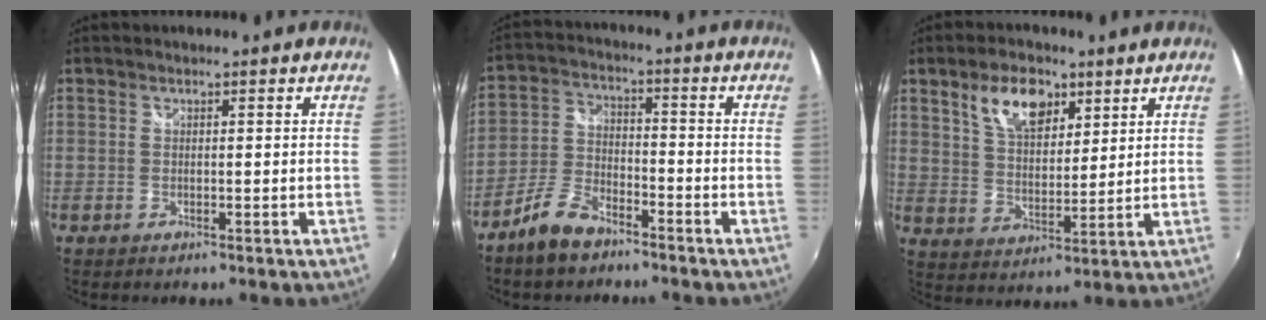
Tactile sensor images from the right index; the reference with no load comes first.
{"total": 8.1, "force": [-6.1, 3.3, 4.1], "torque": [-0.093, 0.008, -0.120]}
{"total": 9.8, "force": [5.5, 5.1, 6.3], "torque": [-0.113, 0.015, 0.101]}